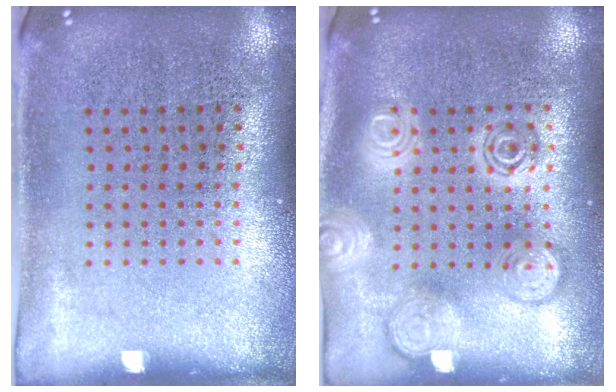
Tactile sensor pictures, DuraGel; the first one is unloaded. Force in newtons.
{"total": 3.0, "press": 3.0, "slide": 0.4}